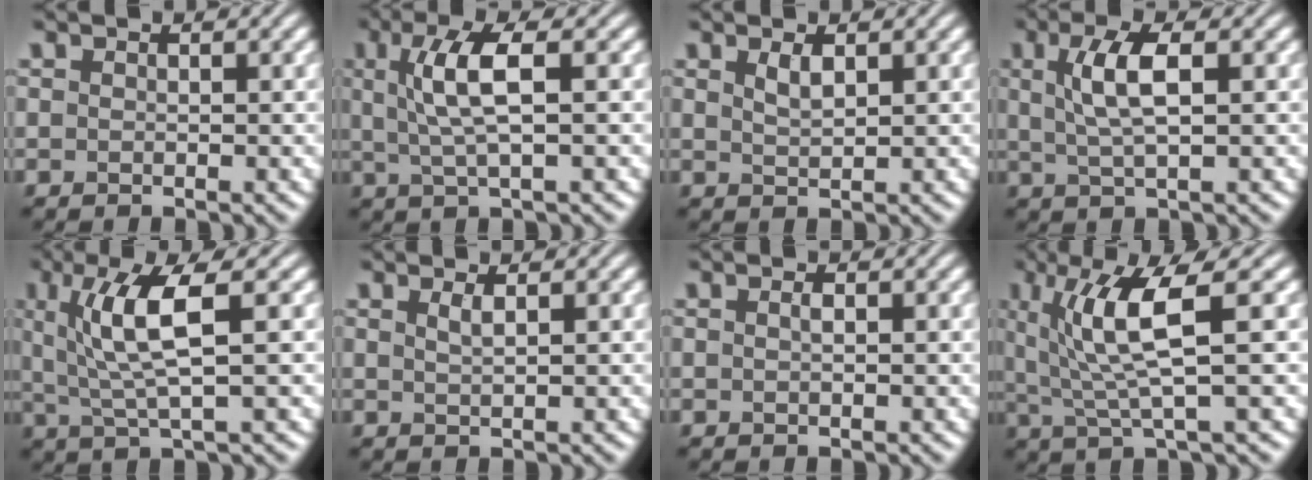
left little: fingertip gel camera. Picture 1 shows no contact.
{"total": 4.8, "force": [1.0, 1.2, 4.6], "torque": [-0.094, 0.004, 0.021]}
{"total": 1.5, "force": [0.9, 0.4, 1.0], "torque": [-0.022, 0.000, 0.019]}
{"total": 4.2, "force": [1.0, 1.2, 3.9], "torque": [-0.081, 0.004, 0.020]}
{"total": 6.1, "force": [1.5, 1.3, 5.8], "torque": [-0.112, 0.000, 0.029]}
{"total": 1.2, "force": [0.6, 0.3, 0.9], "torque": [-0.013, 0.002, 0.009]}
{"total": 0.6, "force": [0.1, 0.1, 0.5], "torque": [-0.012, 0.004, 0.003]}
{"total": 6.9, "force": [1.8, 1.3, 6.5], "torque": [-0.123, -0.001, 0.033]}